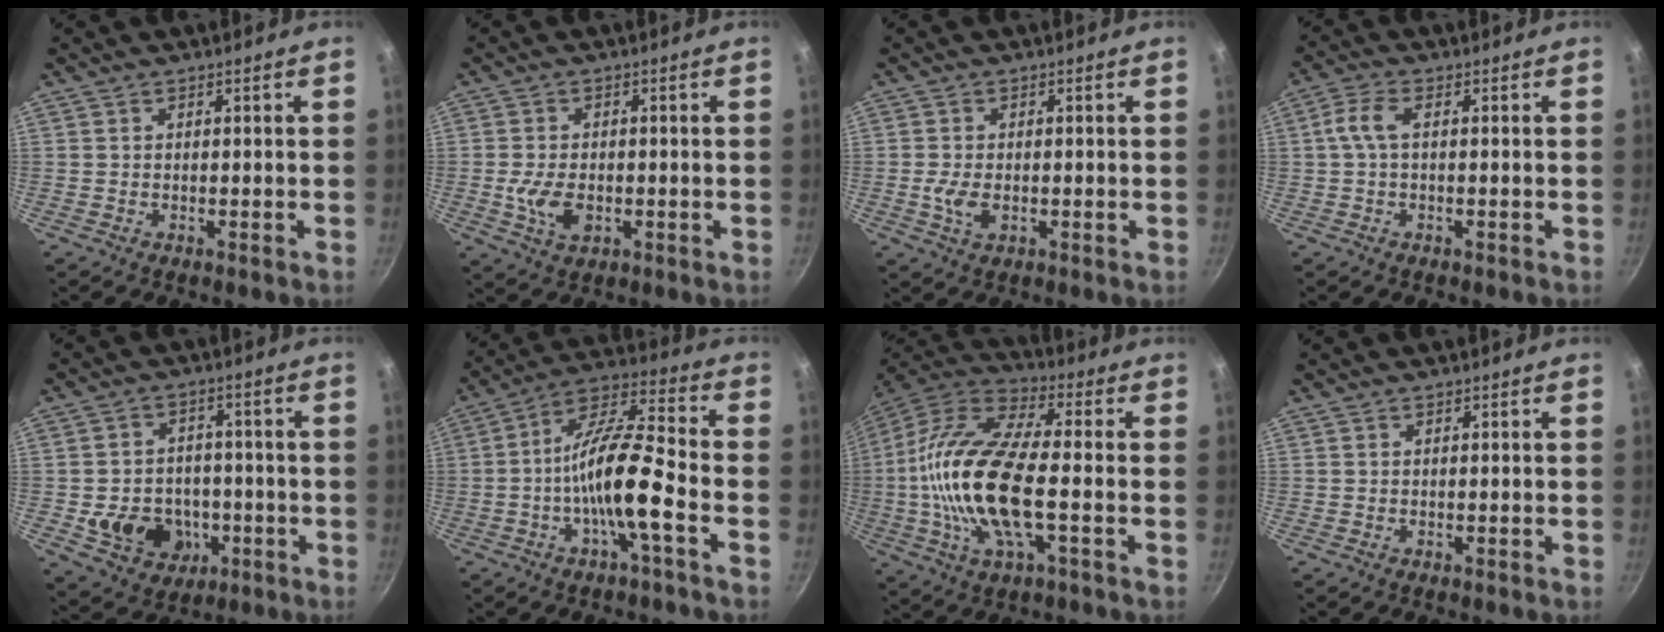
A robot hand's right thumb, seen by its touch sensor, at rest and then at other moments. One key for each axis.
{"total": 6.3, "fx": -1.1, "fy": 3.9, "fz": 4.8, "tx": -0.091, "ty": 0.002, "tz": -0.017}
{"total": 3.9, "fx": -0.6, "fy": 2.3, "fz": 3.1, "tx": -0.062, "ty": 0.000, "tz": -0.010}
{"total": 4.5, "fx": 0.5, "fy": 1.9, "fz": 4.1, "tx": -0.097, "ty": 0.015, "tz": 0.005}
{"total": 11.4, "fx": -2.9, "fy": 9.3, "fz": 5.9, "tx": -0.069, "ty": 0.023, "tz": -0.034}
{"total": 14.4, "fx": -4.4, "fy": 2.7, "fz": 13.4, "tx": -0.238, "ty": 0.046, "tz": -0.089}
{"total": 21.1, "fx": -2.5, "fy": 8.0, "fz": 19.4, "tx": -0.386, "ty": 0.026, "tz": -0.064}
{"total": 0.0}